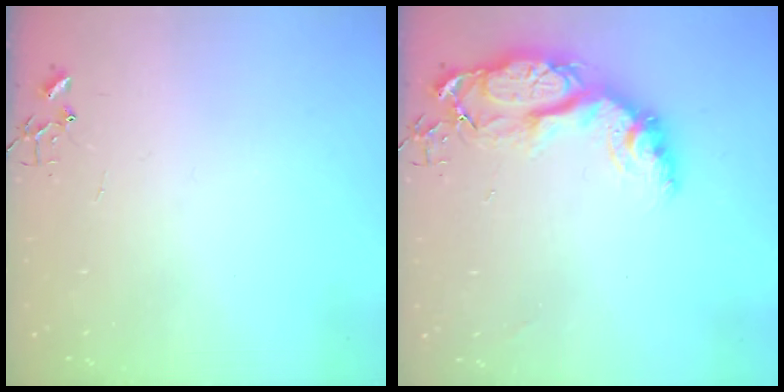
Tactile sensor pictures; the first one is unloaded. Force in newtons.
{"total": 15.4, "press": 15.3, "slide": 1.2}